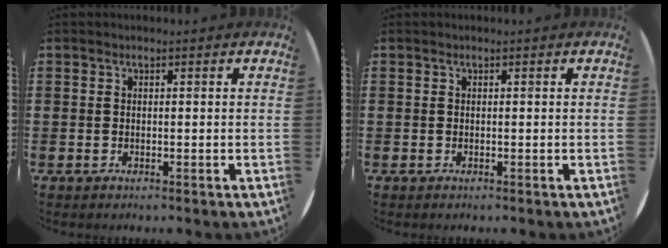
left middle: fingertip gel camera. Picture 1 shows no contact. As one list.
[{"total": 0.0}]